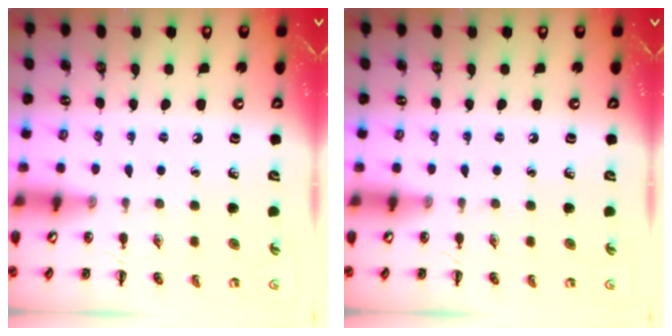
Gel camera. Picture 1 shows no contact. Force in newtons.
{"total": 0.0}